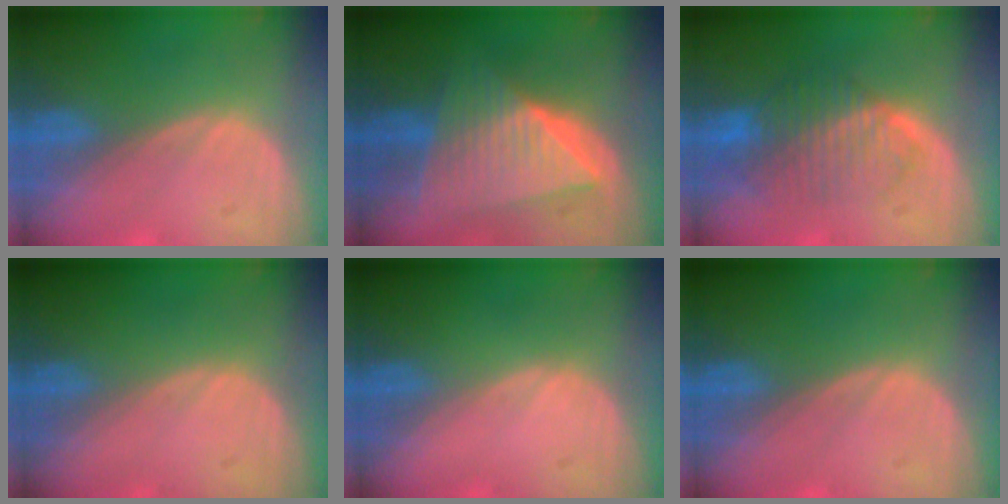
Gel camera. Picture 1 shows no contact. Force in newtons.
{"total": 9.9, "press": 9.9, "slide": 0.7}
{"total": 8.4, "press": 7.2, "slide": 4.3}
{"total": 0.0}
{"total": 0.0}
{"total": 0.0}